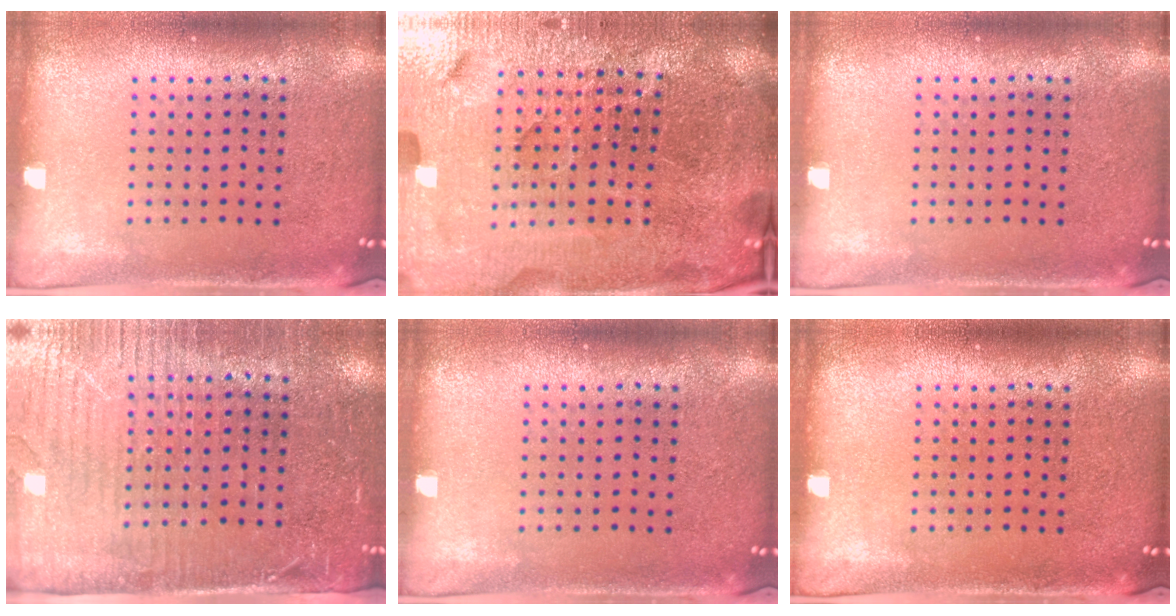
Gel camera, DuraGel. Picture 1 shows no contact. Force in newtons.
{"total": 6.4, "press": 5.7, "slide": 2.9}
{"total": 0.0}
{"total": 3.5, "press": 3.1, "slide": 1.5}
{"total": 0.0}
{"total": 0.0}